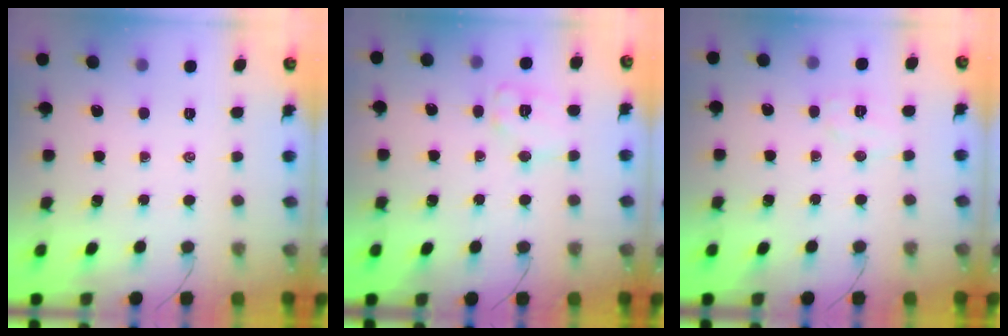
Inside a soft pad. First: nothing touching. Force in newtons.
{"total": 8.7, "press": 8.6, "slide": 0.5}
{"total": 5.6, "press": 5.5, "slide": 1.1}